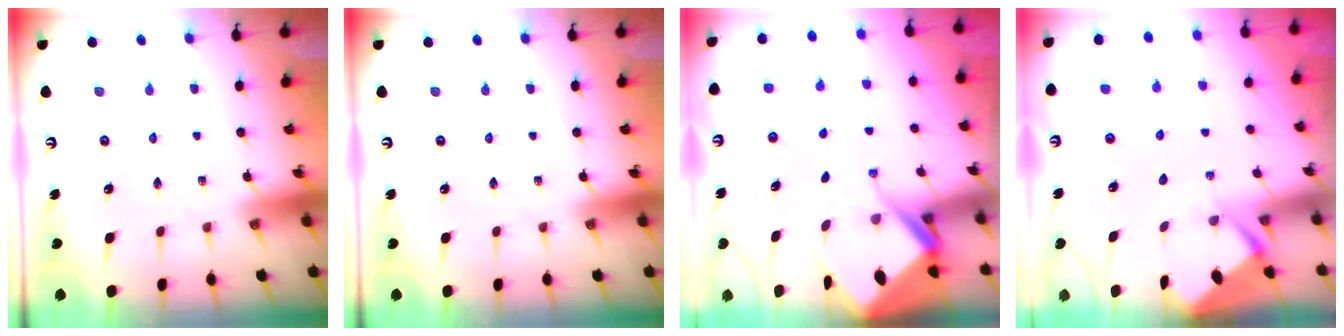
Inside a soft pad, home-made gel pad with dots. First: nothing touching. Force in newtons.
{"total": 0.0}
{"total": 6.2, "press": 6.2, "slide": 0.5}
{"total": 2.8, "press": 2.7, "slide": 0.4}